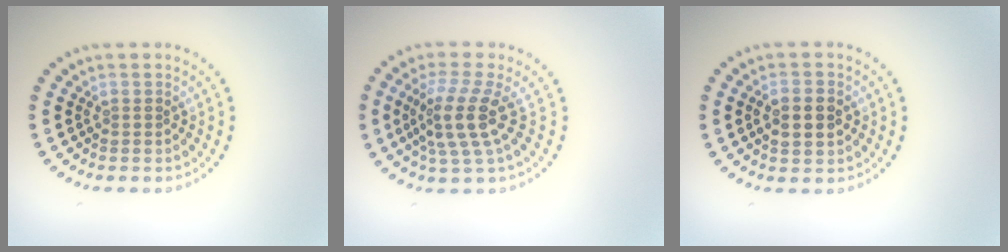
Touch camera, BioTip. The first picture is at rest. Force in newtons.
{"total": 4.0, "press": 3.2, "slide": 2.5}
{"total": 3.0, "press": 3.0, "slide": 0.1}